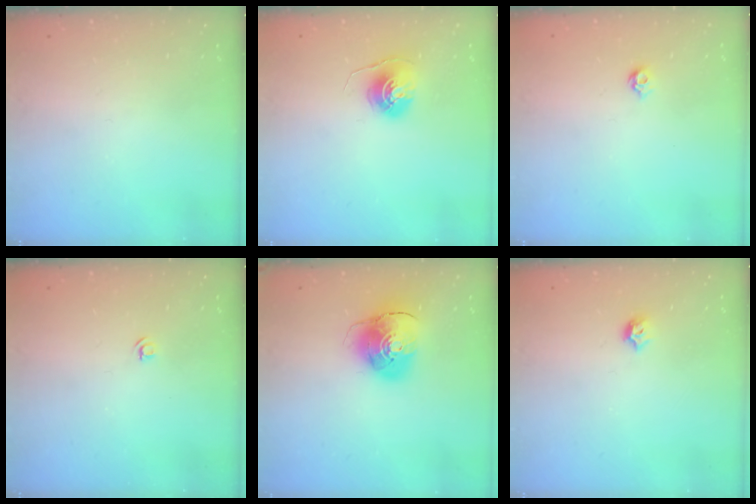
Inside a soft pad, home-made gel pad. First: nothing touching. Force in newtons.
{"total": 6.4, "press": 6.4, "slide": 0.6}
{"total": 4.4, "press": 4.3, "slide": 0.9}
{"total": 3.5, "press": 3.4, "slide": 0.5}
{"total": 9.9, "press": 9.8, "slide": 1.4}
{"total": 4.9, "press": 4.8, "slide": 0.9}